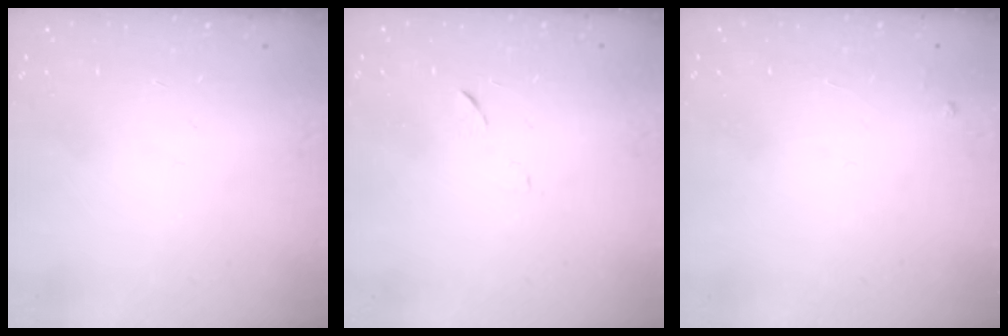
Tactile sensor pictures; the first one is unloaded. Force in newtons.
{"total": 5.0, "press": 4.9, "slide": 0.6}
{"total": 2.4, "press": 2.4, "slide": 0.4}